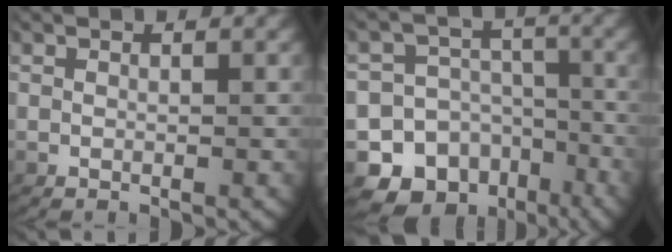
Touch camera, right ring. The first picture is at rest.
{"total": 20.0, "force": [-9.0, 16.7, 6.5], "torque": [-0.146, -0.089, -0.146]}